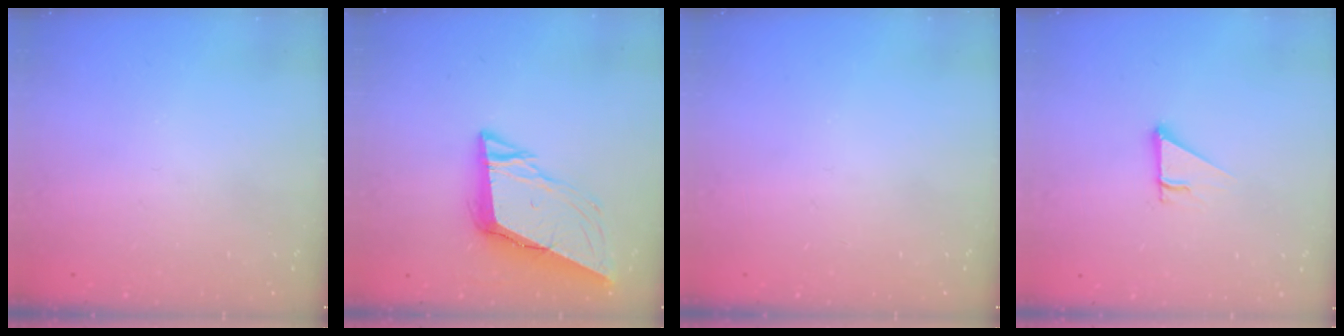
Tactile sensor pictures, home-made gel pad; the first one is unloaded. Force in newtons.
{"total": 10.3, "press": 9.9, "slide": 2.9}
{"total": 0.0}
{"total": 2.5, "press": 2.5, "slide": 0.2}